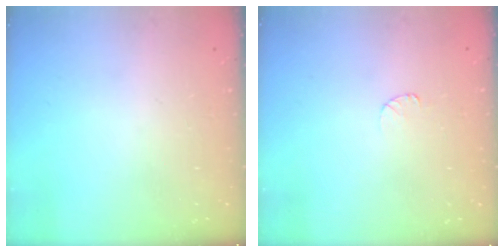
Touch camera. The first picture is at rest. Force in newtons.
{"total": 3.3, "press": 3.2, "slide": 0.4}